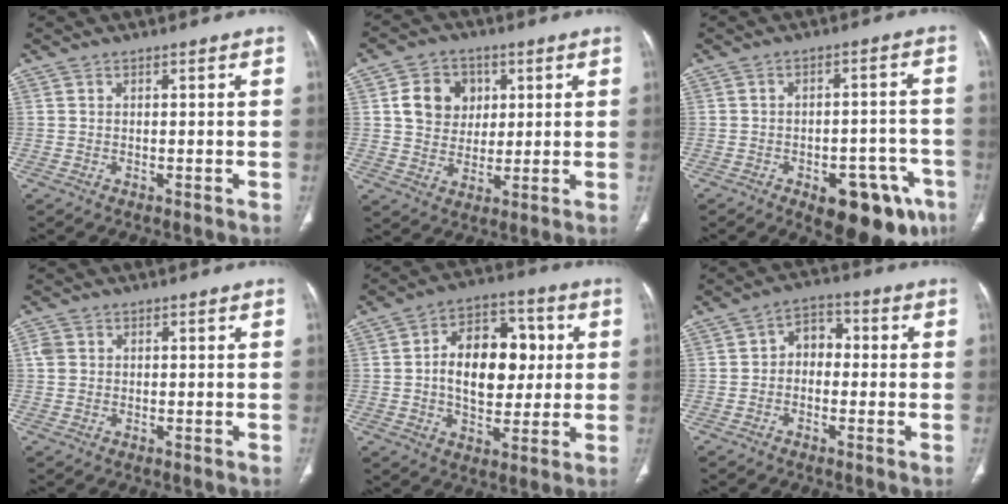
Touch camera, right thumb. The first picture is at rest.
{"total": 9.6, "force": [2.5, 8.1, 4.5], "torque": [-0.037, -0.007, 0.044]}
{"total": 15.3, "force": [-7.9, 7.3, 10.9], "torque": [-0.087, 0.039, -0.092]}
{"total": 2.0, "force": [0.4, 1.7, 1.0], "torque": [-0.021, 0.005, 0.009]}
{"total": 15.7, "force": [1.5, 10.0, 12.0], "torque": [-0.146, 0.020, 0.020]}
{"total": 5.3, "force": [-0.3, 4.0, 3.6], "torque": [-0.033, 0.024, -0.019]}